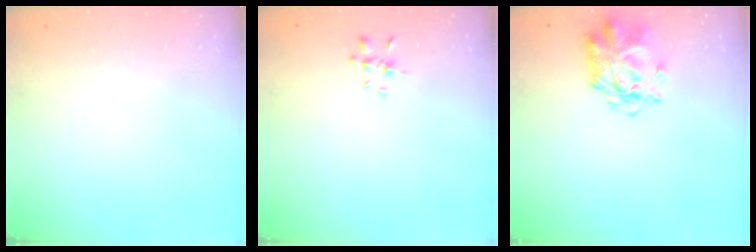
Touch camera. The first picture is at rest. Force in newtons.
{"total": 2.1, "press": 2.0, "slide": 0.7}
{"total": 2.9, "press": 2.8, "slide": 0.8}